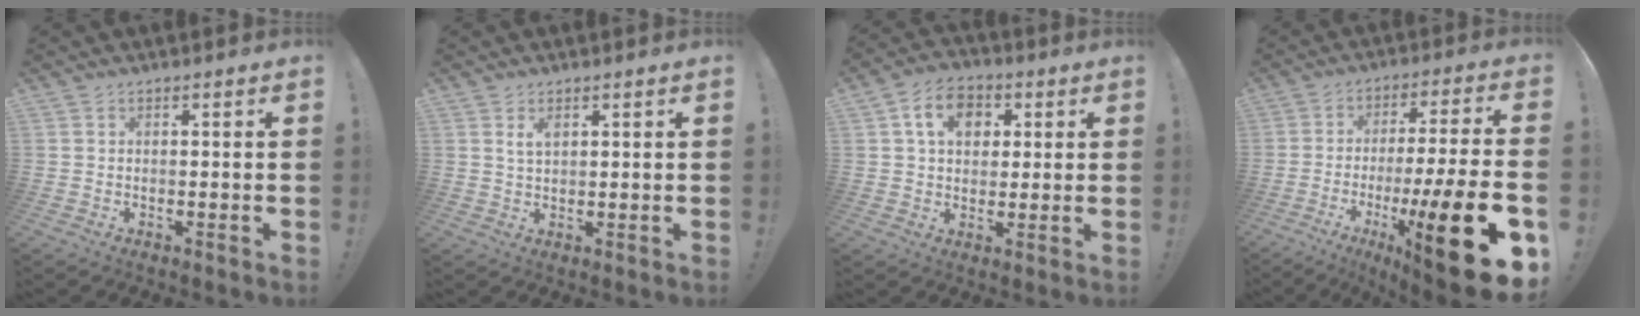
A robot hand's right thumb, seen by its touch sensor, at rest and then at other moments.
{"total": 2.8, "force": [1.5, 1.4, 1.9], "torque": [-0.024, -0.006, 0.023]}
{"total": 11.3, "force": [3.4, 8.5, 6.5], "torque": [-0.095, 0.006, 0.064]}
{"total": 23.8, "force": [-9.1, 3.9, 21.6], "torque": [-0.331, 0.036, -0.141]}